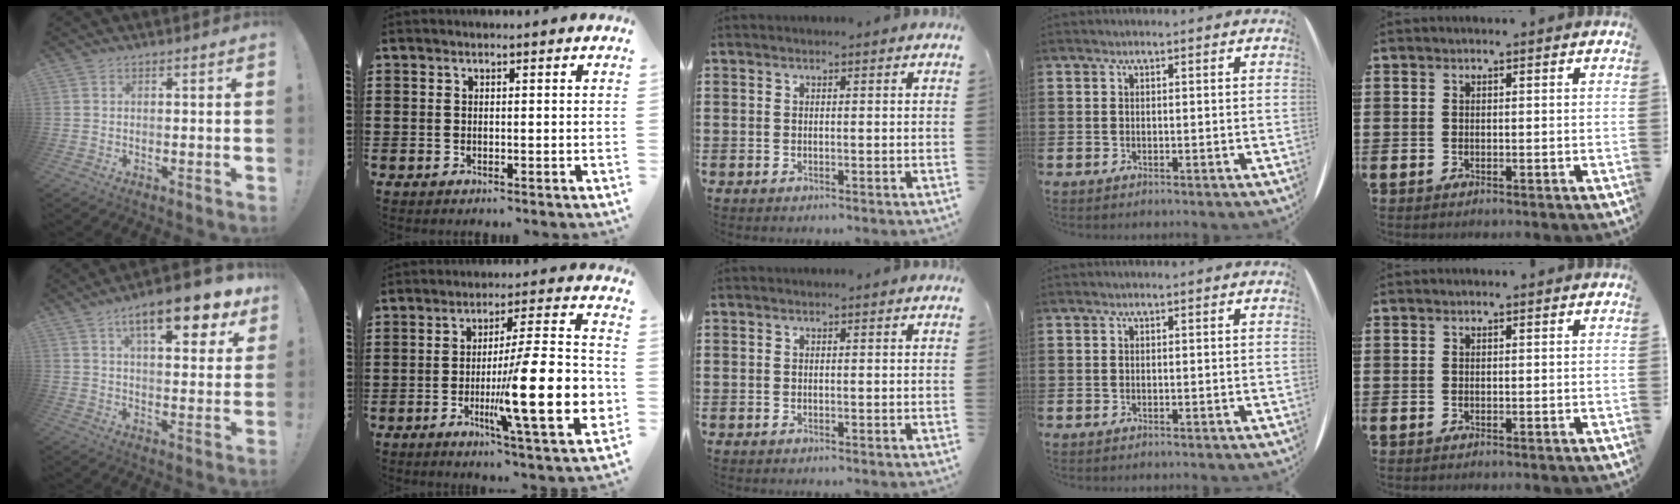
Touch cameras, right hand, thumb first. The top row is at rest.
{"thumb": {"total": 15.1, "force": [8.1, 4.5, 11.9], "torque": [-0.182, -0.036, 0.125]}, "index": {"total": 17.9, "force": [-4.4, 3.3, 17.1], "torque": [-0.271, -0.011, -0.069]}}